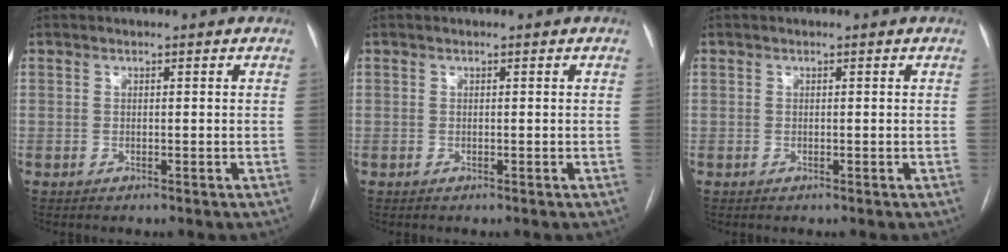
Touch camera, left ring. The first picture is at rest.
{"total": 0.0}
{"total": 0.0}